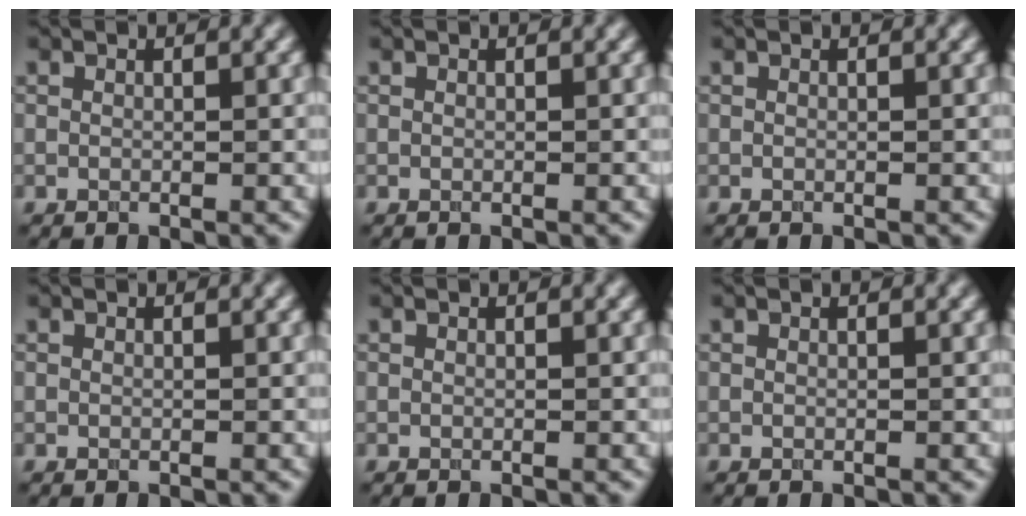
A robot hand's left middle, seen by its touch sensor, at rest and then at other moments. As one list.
[{"total": 0.0}, {"total": 0.0}, {"total": 0.0}, {"total": 0.0}, {"total": 0.0}]